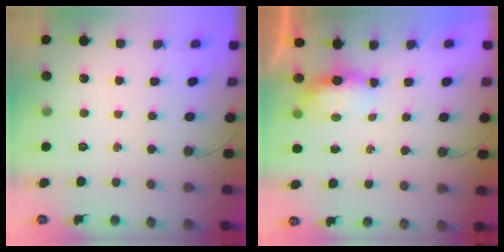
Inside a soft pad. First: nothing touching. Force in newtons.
{"total": 6.1, "press": 6.0, "slide": 0.5}